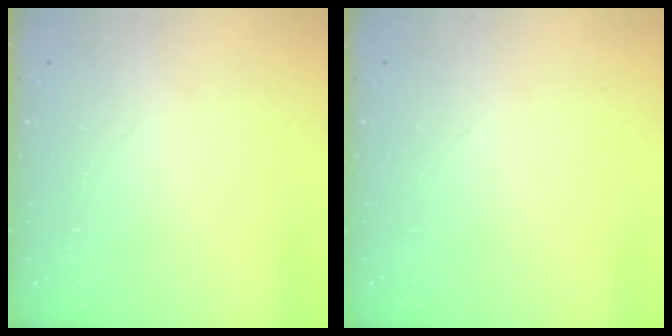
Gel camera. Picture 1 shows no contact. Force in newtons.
{"total": 0.0}